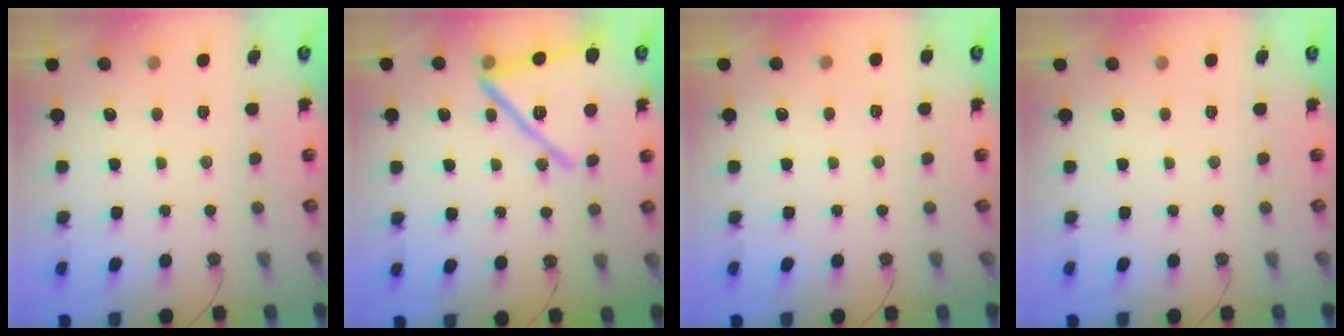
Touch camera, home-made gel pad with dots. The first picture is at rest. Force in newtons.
{"total": 18.6, "press": 17.4, "slide": 6.6}
{"total": 2.6, "press": 1.9, "slide": 1.8}
{"total": 0.0}